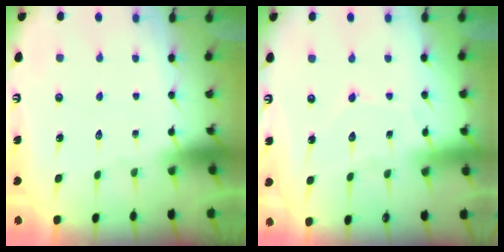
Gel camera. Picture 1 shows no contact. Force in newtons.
{"total": 5.8, "press": 5.8, "slide": 0.7}